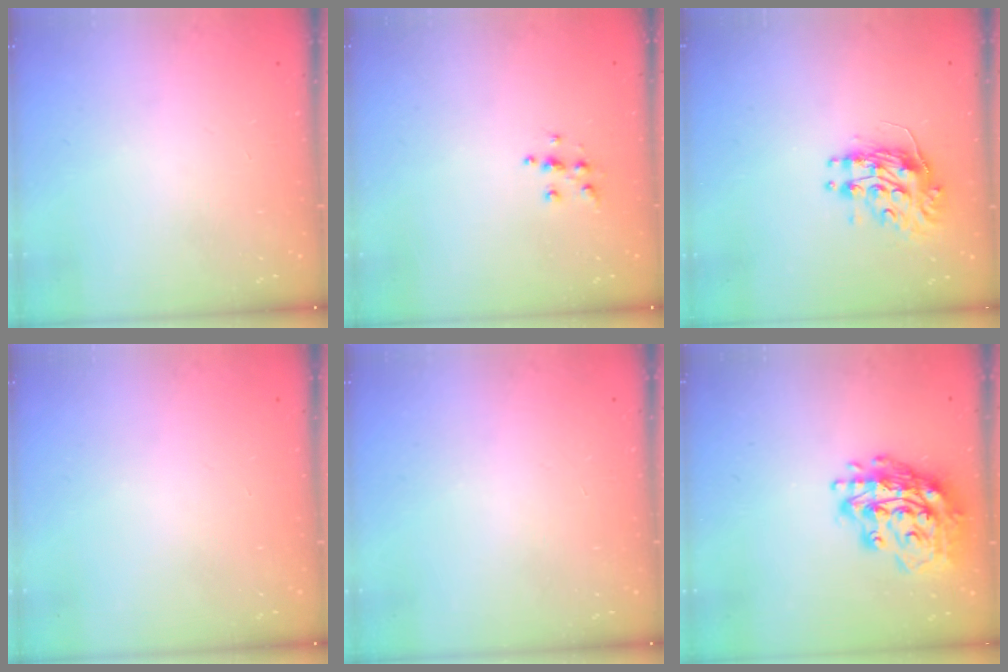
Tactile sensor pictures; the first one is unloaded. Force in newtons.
{"total": 5.4, "press": 5.4, "slide": 0.5}
{"total": 9.8, "press": 9.8, "slide": 0.7}
{"total": 0.0}
{"total": 0.5, "press": 0.5, "slide": 0.2}
{"total": 21.4, "press": 21.3, "slide": 2.1}